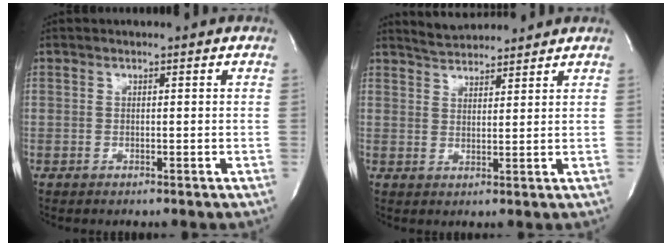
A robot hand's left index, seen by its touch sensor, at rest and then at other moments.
{"total": 5.3, "force": [5.2, 0.6, 0.8], "torque": [-0.021, 0.021, 0.090]}